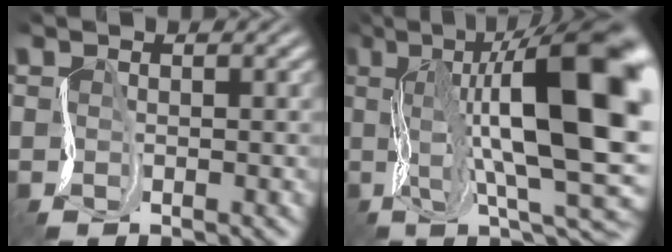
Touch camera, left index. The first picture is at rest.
{"total": 17.9, "force": [2.7, 6.9, 16.3], "torque": [-0.235, 0.010, 0.043]}